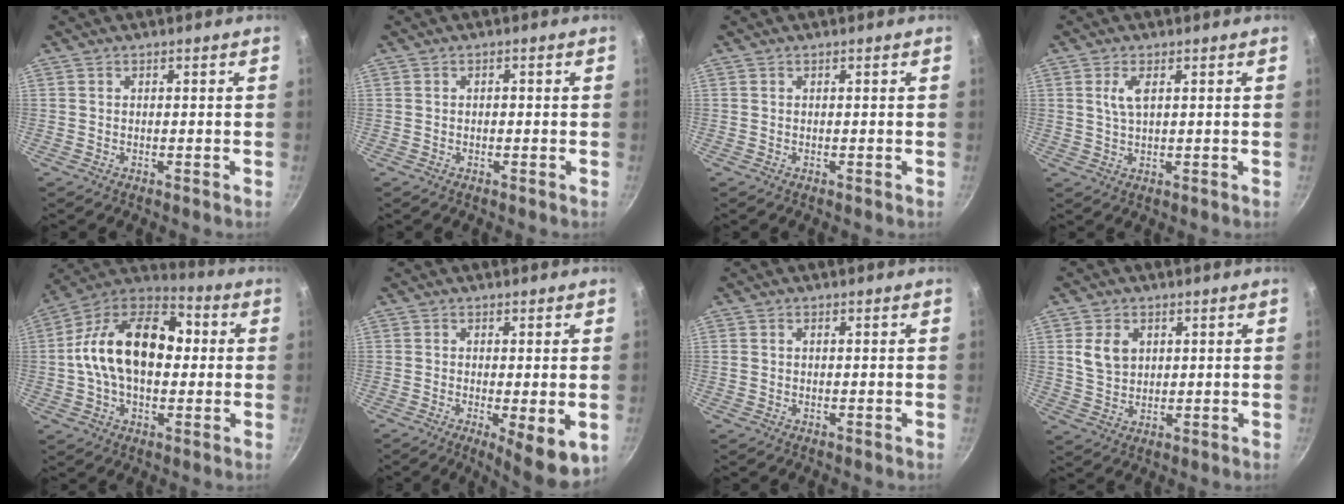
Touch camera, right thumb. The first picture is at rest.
{"total": 0.7, "force": [-0.1, 0.5, 0.5], "torque": [-0.001, 0.003, -0.003]}
{"total": 0.0}
{"total": 3.4, "force": [1.1, 1.4, 2.9], "torque": [-0.063, -0.002, 0.025]}
{"total": 20.9, "force": [1.6, 12.8, 16.5], "torque": [-0.267, 0.031, 0.019]}
{"total": 8.7, "force": [-2.6, 2.4, 7.9], "torque": [-0.113, -0.022, -0.036]}
{"total": 0.9, "force": [0.1, 0.6, 0.6], "torque": [-0.014, 0.005, 0.006]}
{"total": 6.0, "force": [1.9, 4.5, 3.6], "torque": [-0.047, -0.009, 0.041]}